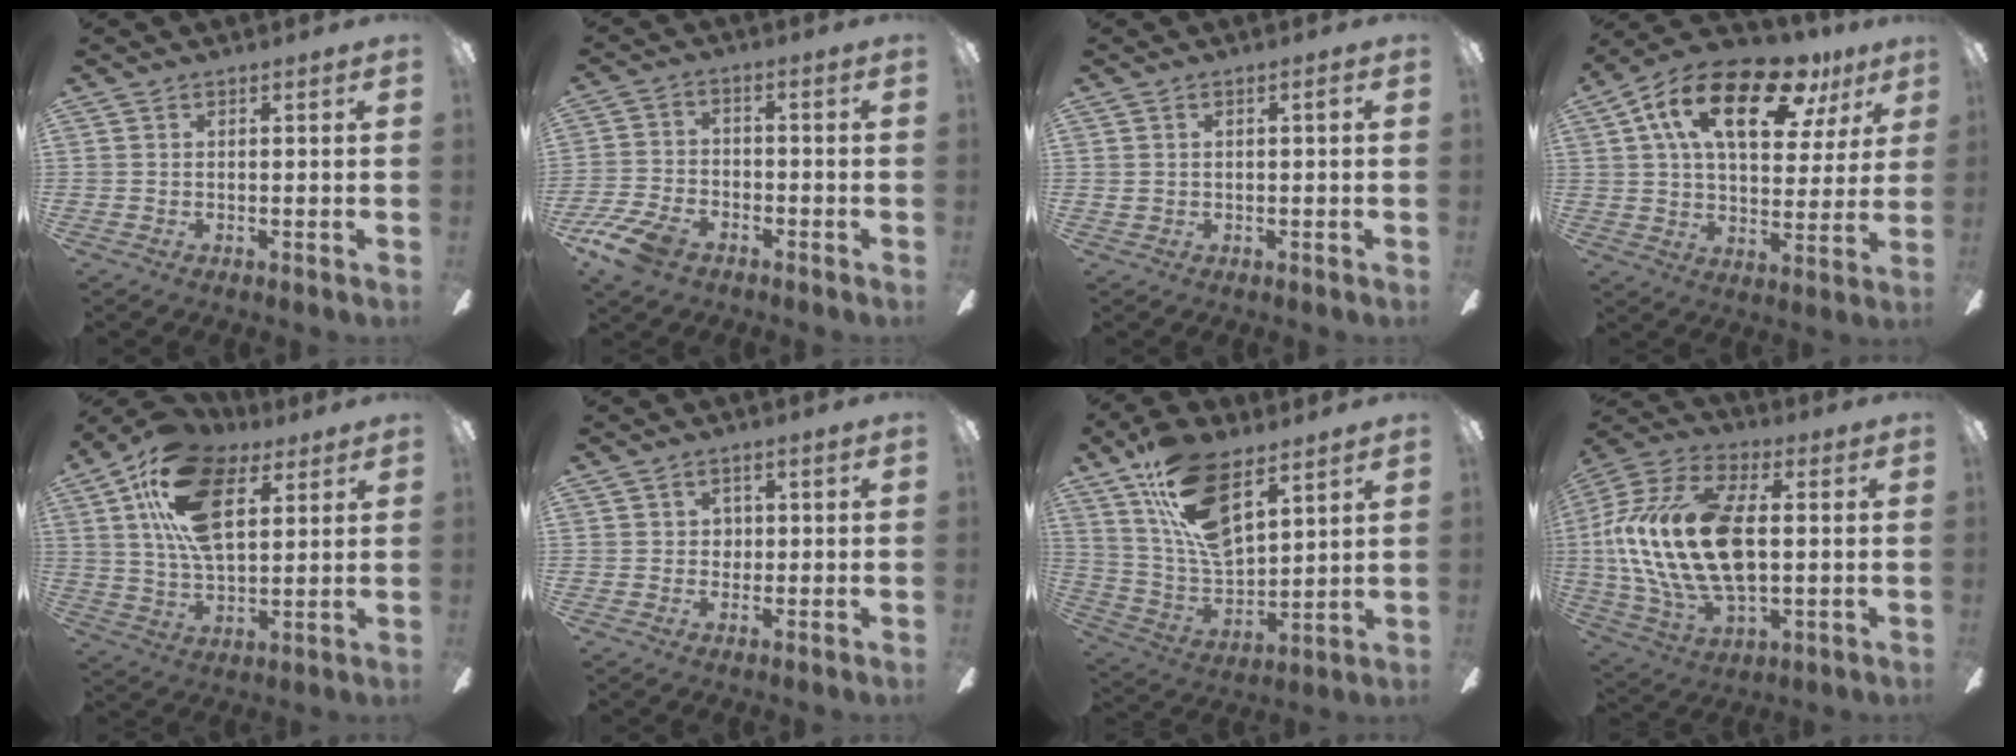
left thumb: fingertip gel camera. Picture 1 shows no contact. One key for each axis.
{"total": 9.2, "fx": -6.1, "fy": 4.7, "fz": 5.2, "tx": -0.119, "ty": 0.023, "tz": -0.116}
{"total": 1.1, "fx": 0.1, "fy": 0.6, "fz": 1.0, "tx": -0.019, "ty": 0.007, "tz": 0.000}
{"total": 20.5, "fx": 10.5, "fy": 9.7, "fz": 14.7, "tx": -0.246, "ty": -0.028, "tz": 0.174}
{"total": 20.0, "fx": 9.4, "fy": 10.7, "fz": 14.1, "tx": -0.277, "ty": -0.013, "tz": 0.162}
{"total": 2.1, "fx": 0.5, "fy": 2.0, "fz": 0.5, "tx": -0.008, "ty": 0.006, "tz": 0.004}
{"total": 17.8, "fx": 10.6, "fy": 8.3, "fz": 11.7, "tx": -0.234, "ty": -0.049, "tz": 0.191}
{"total": 22.8, "fx": 1.5, "fy": 12.9, "fz": 18.8, "tx": -0.408, "ty": 0.002, "tz": 0.026}